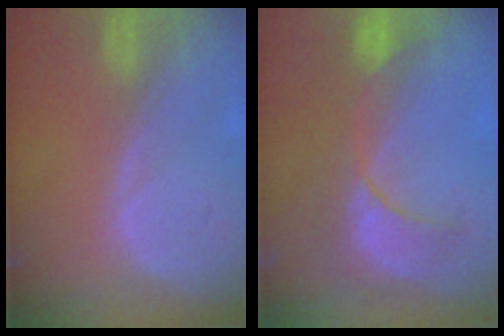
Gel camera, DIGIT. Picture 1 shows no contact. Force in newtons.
{"total": 8.4, "press": 8.3, "slide": 1.3}